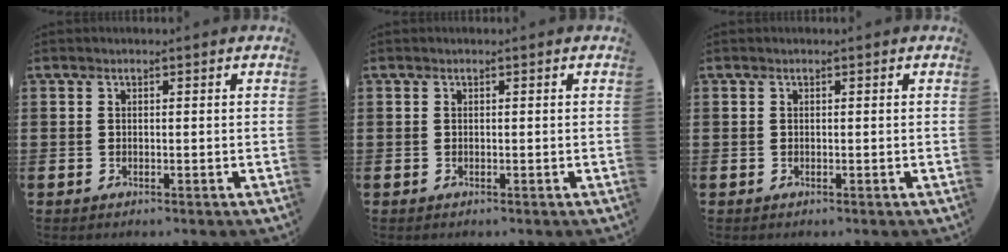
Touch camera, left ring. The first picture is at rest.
{"total": 0.0}
{"total": 0.0}